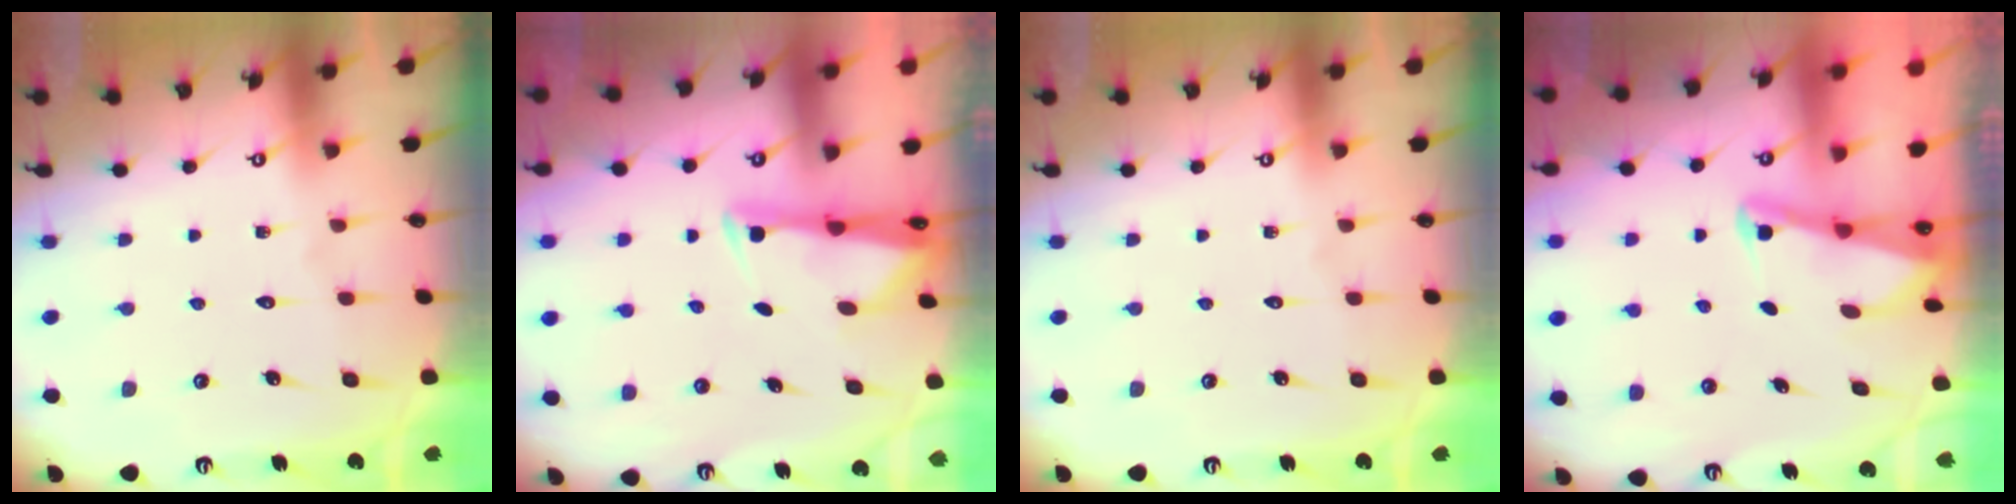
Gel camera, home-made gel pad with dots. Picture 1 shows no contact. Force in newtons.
{"total": 2.7, "press": 2.7, "slide": 0.4}
{"total": 0.0}
{"total": 2.0, "press": 2.0, "slide": 0.4}